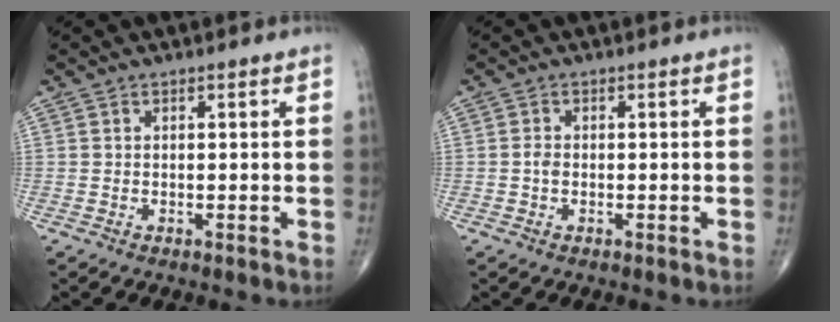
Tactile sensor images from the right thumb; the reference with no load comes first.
{"total": 1.4, "force": [-0.3, 0.9, 1.0], "torque": [-0.019, 0.001, -0.006]}